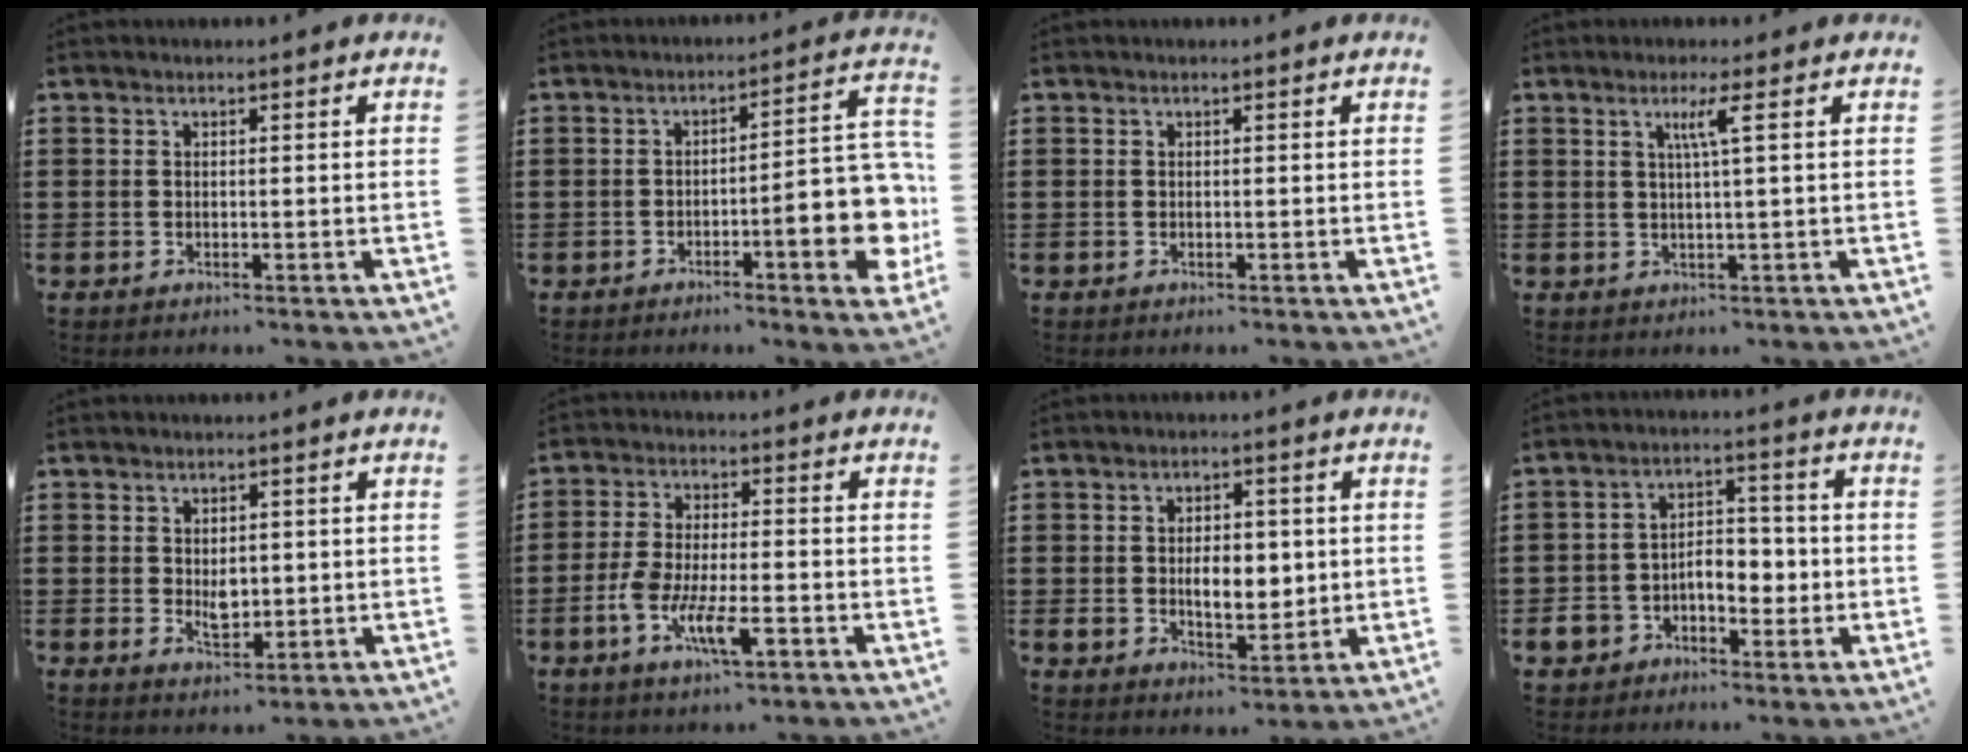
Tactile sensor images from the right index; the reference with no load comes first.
{"total": 10.9, "force": [-2.5, 2.8, 10.2], "torque": [-0.125, -0.020, -0.044]}
{"total": 0.0}
{"total": 3.3, "force": [1.0, -0.4, 3.1], "torque": [-0.061, -0.005, 0.014]}
{"total": 3.1, "force": [0.3, 1.9, 2.4], "torque": [-0.032, -0.001, 0.002]}
{"total": 8.3, "force": [-3.6, 2.9, 7.0], "torque": [-0.145, -0.009, -0.065]}
{"total": 6.1, "force": [0.2, 4.0, 4.7], "torque": [-0.075, 0.004, -0.005]}
{"total": 6.1, "force": [-2.0, 4.8, 3.2], "torque": [-0.063, 0.010, -0.041]}